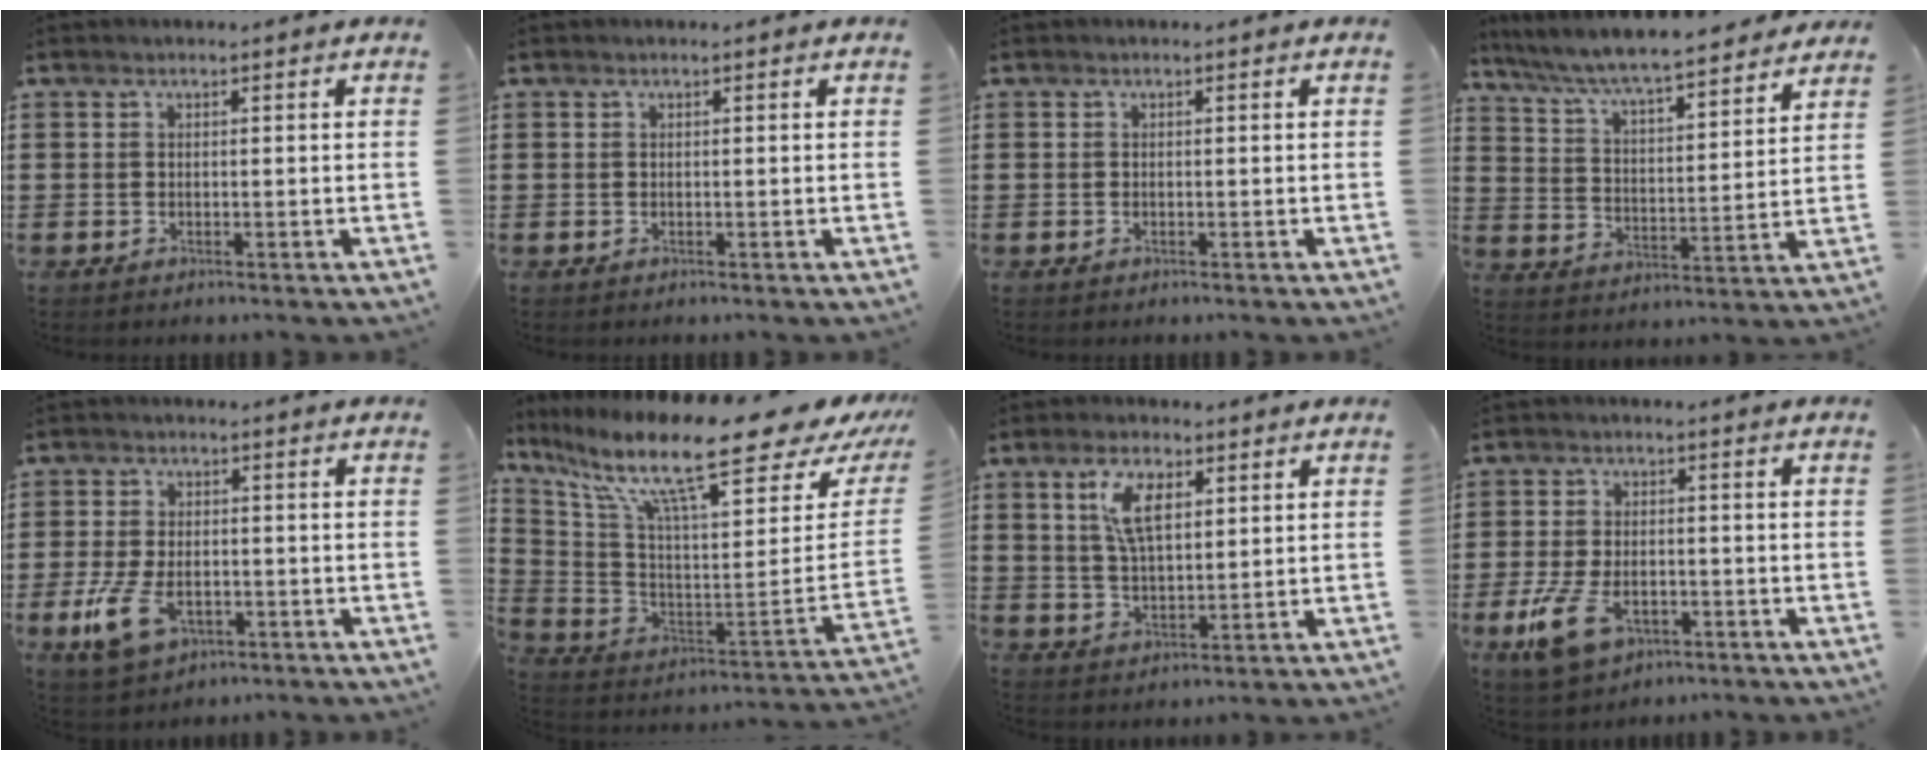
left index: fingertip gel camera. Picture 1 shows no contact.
{"total": 0.0}
{"total": 0.0}
{"total": 6.3, "force": [5.9, 0.1, 2.2], "torque": [-0.070, -0.040, 0.095]}
{"total": 7.4, "force": [-2.8, 4.2, 5.4], "torque": [-0.135, -0.005, -0.056]}
{"total": 15.8, "force": [10.1, 2.0, 12.0], "torque": [-0.240, -0.073, 0.153]}
{"total": 7.3, "force": [3.2, 3.1, 5.8], "torque": [-0.117, 0.007, 0.055]}
{"total": 7.8, "force": [-3.6, 4.3, 5.4], "torque": [-0.125, 0.000, -0.066]}